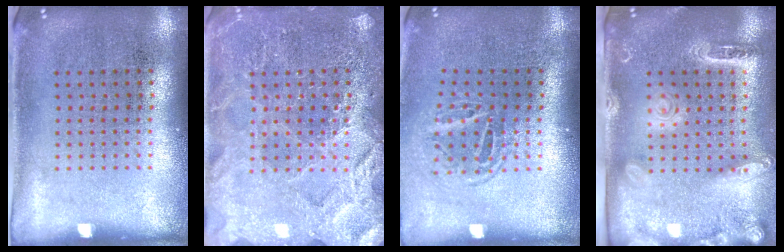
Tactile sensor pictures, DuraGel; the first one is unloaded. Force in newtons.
{"total": 3.4, "press": 3.4, "slide": 0.4}
{"total": 1.6, "press": 1.1, "slide": 1.2}
{"total": 2.5, "press": 2.0, "slide": 1.5}